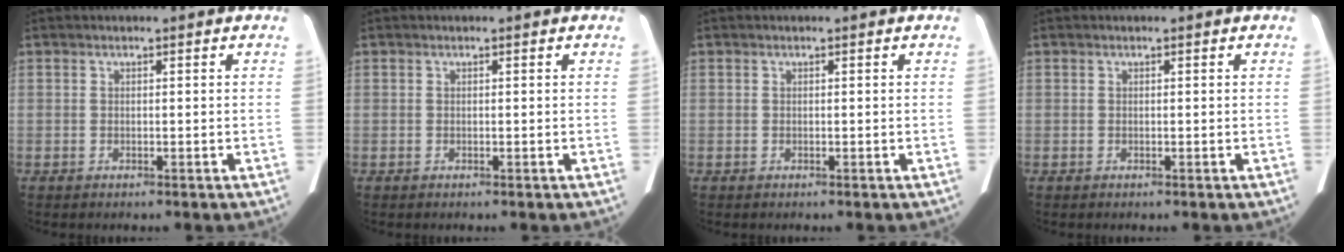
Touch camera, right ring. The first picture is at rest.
{"total": 0.0}
{"total": 0.0}
{"total": 0.0}